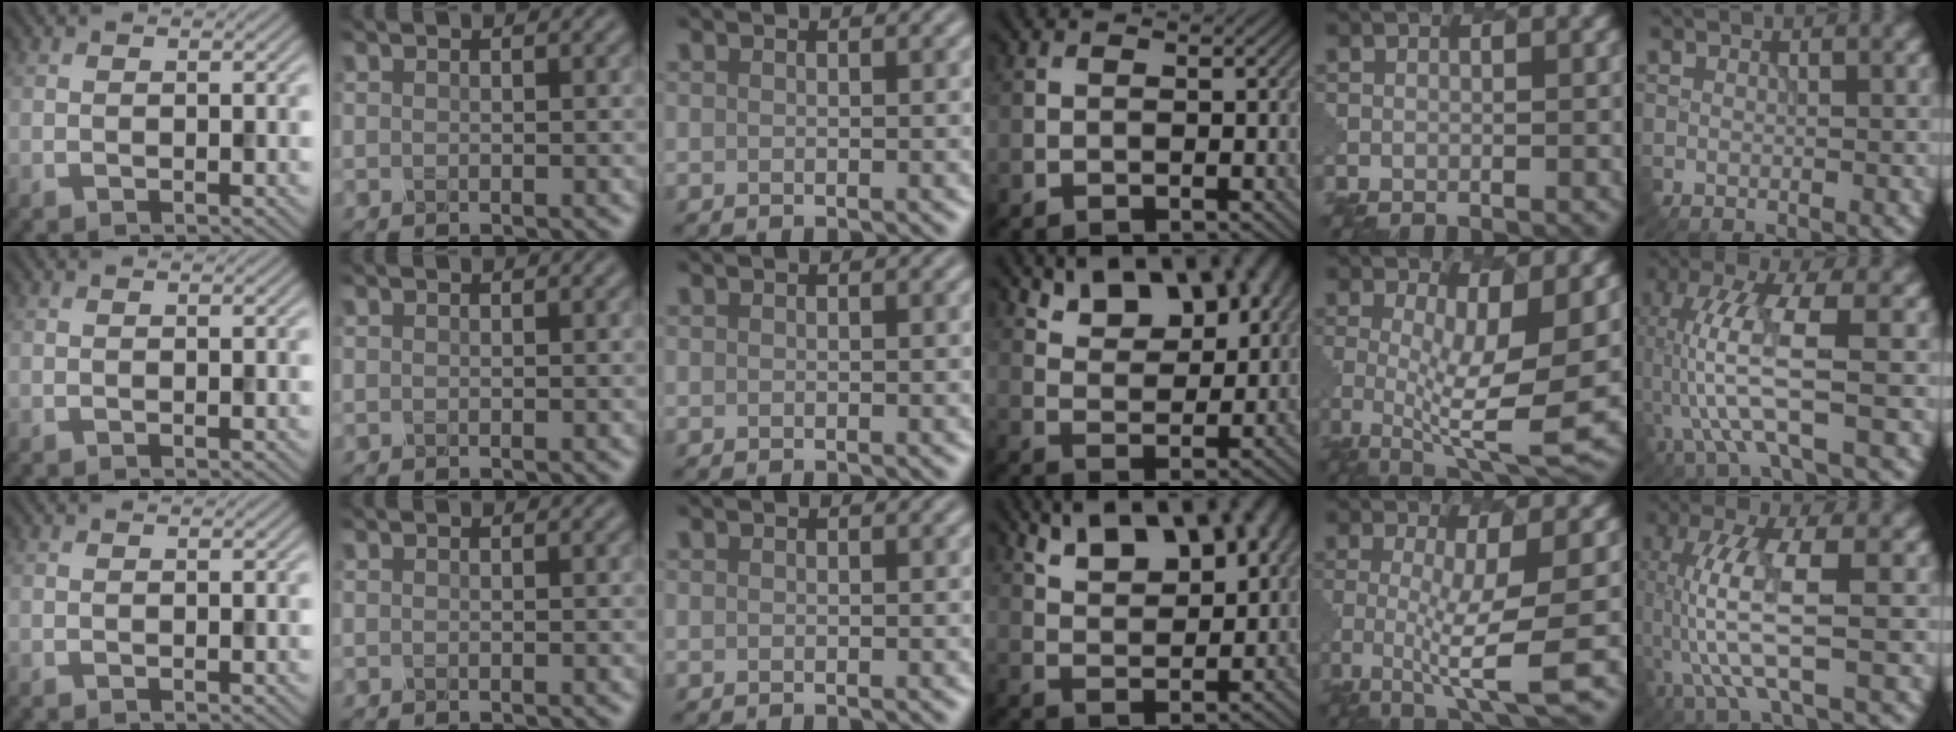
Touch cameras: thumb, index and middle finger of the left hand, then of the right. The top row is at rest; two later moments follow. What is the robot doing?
{"motion": "dispense", "object": "oil cruet"}